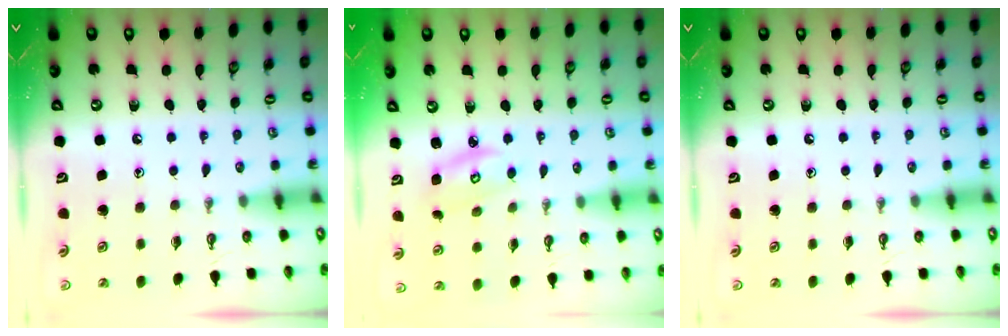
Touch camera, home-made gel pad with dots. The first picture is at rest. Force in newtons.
{"total": 3.7, "press": 3.7, "slide": 0.4}
{"total": 0.0}